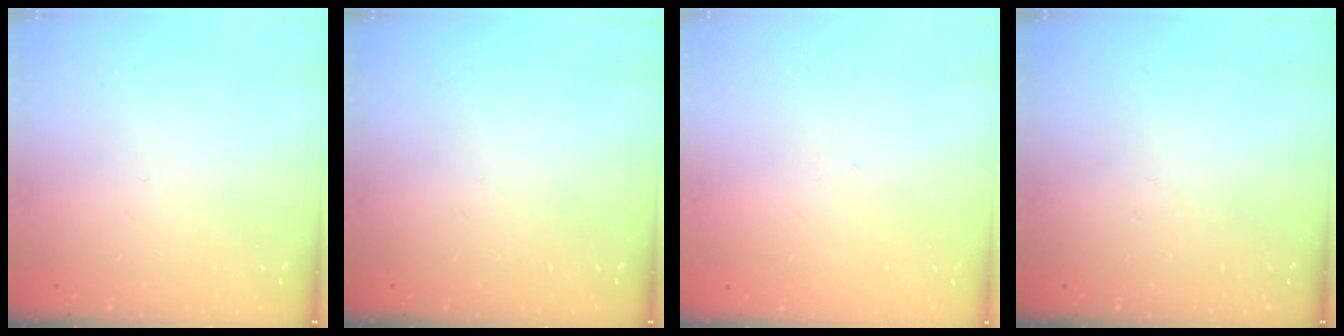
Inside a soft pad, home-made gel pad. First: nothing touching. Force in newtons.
{"total": 0.0}
{"total": 2.8, "press": 2.8, "slide": 0.5}
{"total": 0.0}